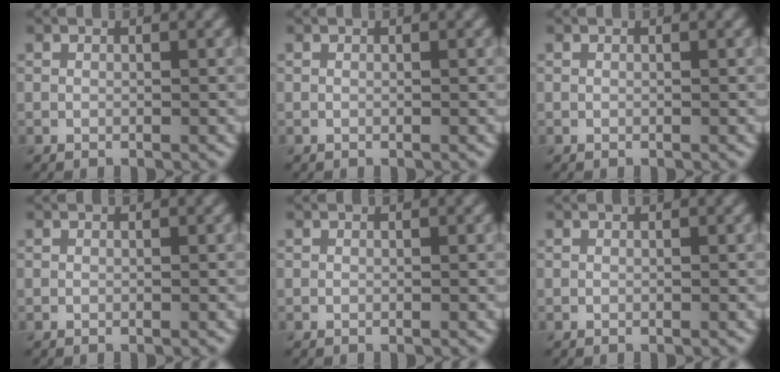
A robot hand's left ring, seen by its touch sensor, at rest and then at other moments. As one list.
[{"total": 0.0}, {"total": 0.0}, {"total": 0.0}, {"total": 0.0}, {"total": 0.0}]